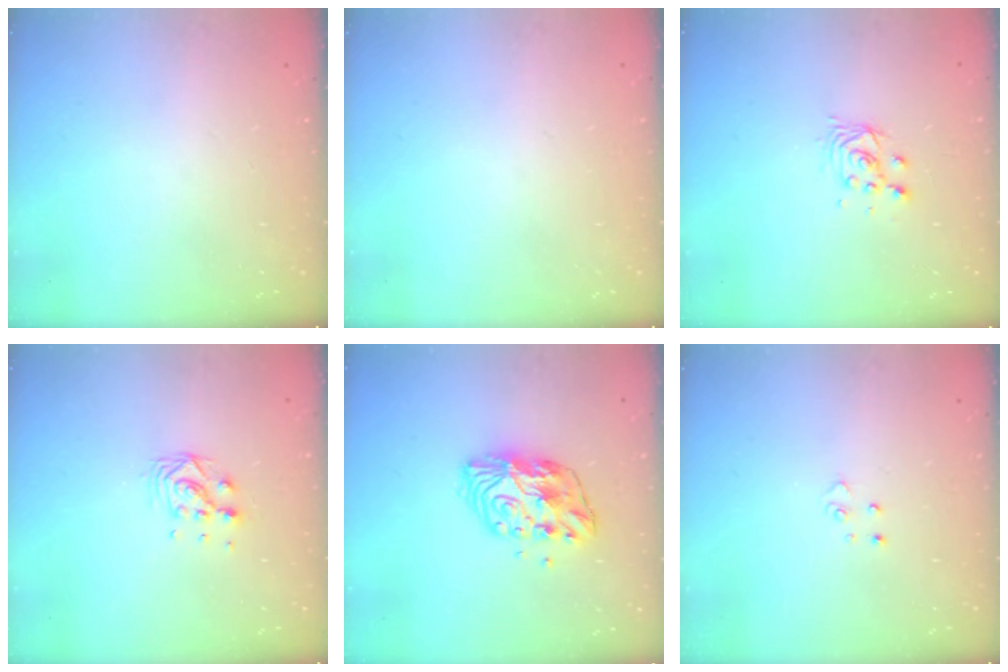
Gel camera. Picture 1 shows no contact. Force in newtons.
{"total": 0.0}
{"total": 3.8, "press": 3.8, "slide": 0.2}
{"total": 7.5, "press": 7.5, "slide": 0.6}
{"total": 10.7, "press": 10.6, "slide": 0.7}
{"total": 3.3, "press": 3.3, "slide": 0.4}